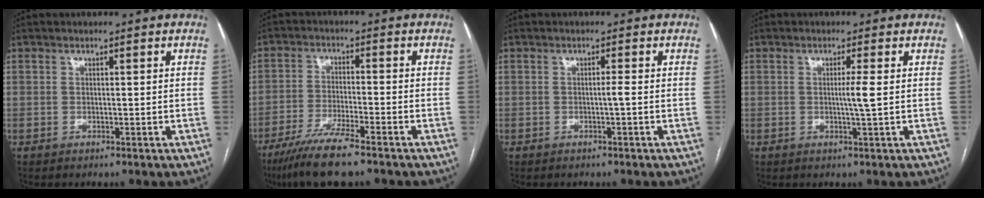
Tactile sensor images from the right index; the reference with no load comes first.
{"total": 9.2, "force": [-7.0, 0.5, 6.1], "torque": [-0.107, -0.025, -0.123]}
{"total": 0.9, "force": [-0.3, -0.3, 0.8], "torque": [-0.008, 0.002, -0.006]}
{"total": 2.5, "force": [0.0, -0.7, 2.4], "torque": [-0.041, -0.004, 0.000]}